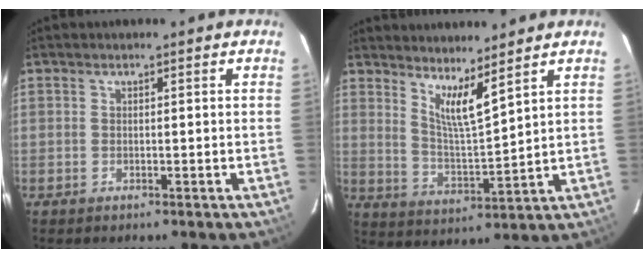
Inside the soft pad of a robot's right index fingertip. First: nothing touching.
{"total": 7.3, "force": [5.4, 0.4, 4.9], "torque": [-0.084, -0.015, 0.100]}